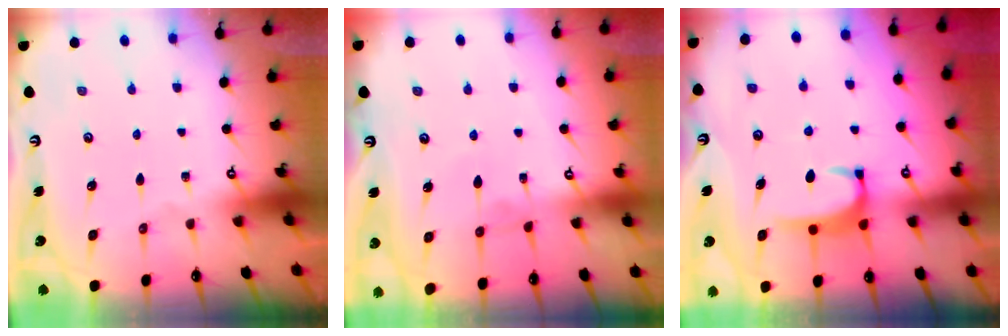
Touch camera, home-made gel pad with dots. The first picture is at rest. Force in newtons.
{"total": 1.8, "press": 1.8, "slide": 0.2}
{"total": 2.1, "press": 2.0, "slide": 0.5}